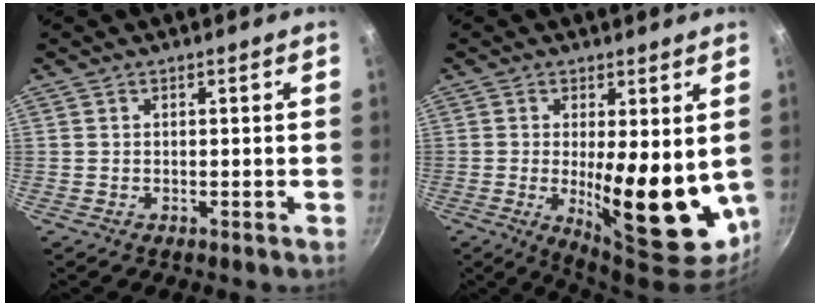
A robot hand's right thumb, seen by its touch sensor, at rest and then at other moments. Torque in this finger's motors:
{"motor_torque": [1.01, 3.40, 2.06, -0.18, 0.31]}